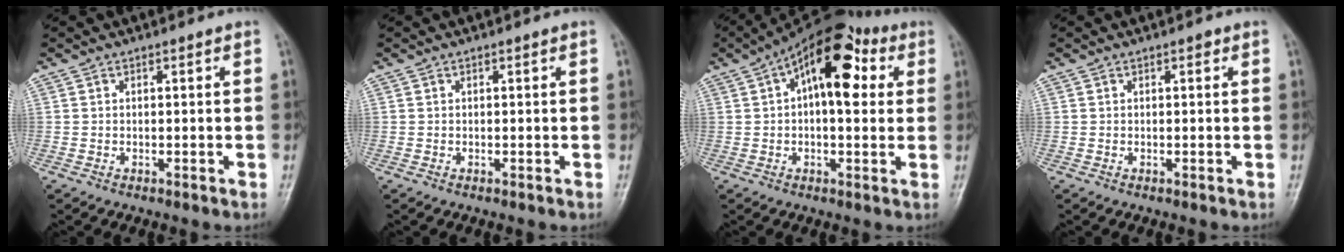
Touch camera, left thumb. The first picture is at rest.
{"total": 0.0}
{"total": 14.6, "force": [4.1, 7.2, 12.0], "torque": [-0.164, 0.028, 0.053]}
{"total": 0.5, "force": [0.2, 0.3, 0.4], "torque": [-0.001, 0.002, -0.001]}